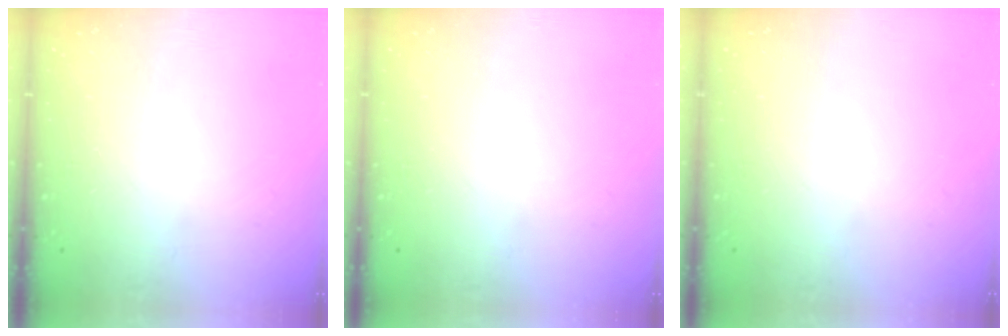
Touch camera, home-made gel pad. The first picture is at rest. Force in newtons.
{"total": 0.0}
{"total": 0.0}